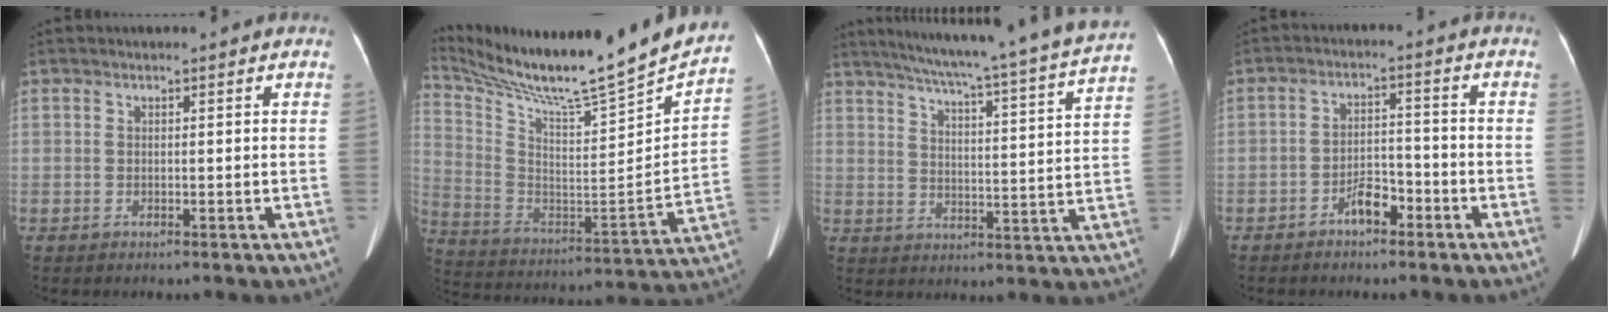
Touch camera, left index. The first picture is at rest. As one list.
[{"total": 27.4, "force": [24.6, 0.1, 12.1], "torque": [-0.226, -0.091, 0.366]}, {"total": 24.1, "force": [21.2, -1.6, 11.5], "torque": [-0.181, -0.049, 0.271]}, {"total": 4.2, "force": [-3.0, 1.7, 2.5], "torque": [-0.046, 0.009, -0.051]}]